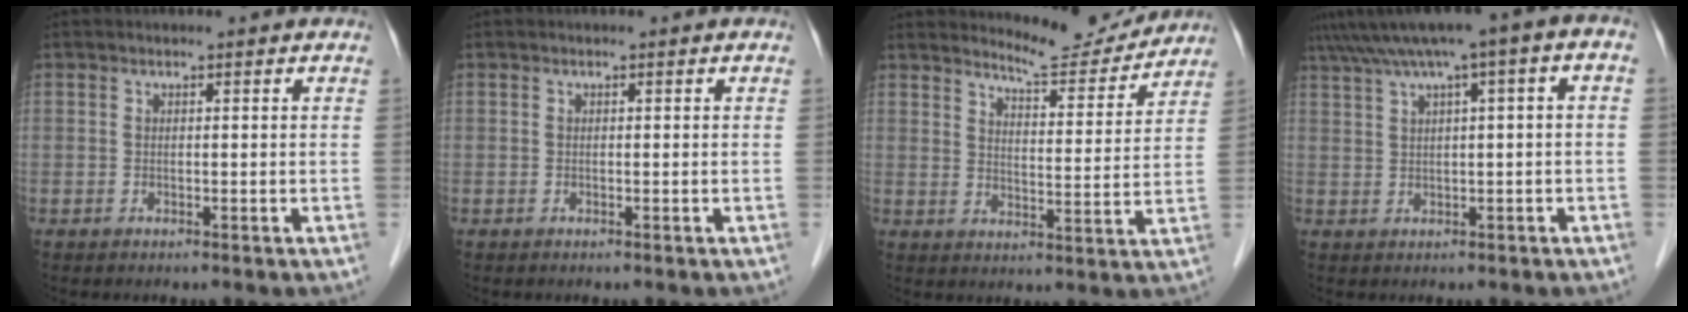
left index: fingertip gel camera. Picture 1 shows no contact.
{"total": 0.0}
{"total": 8.7, "force": [8.6, 0.8, 0.7], "torque": [-0.016, -0.013, 0.119]}
{"total": 8.4, "force": [3.2, 0.7, 7.7], "torque": [-0.133, 0.042, 0.050]}